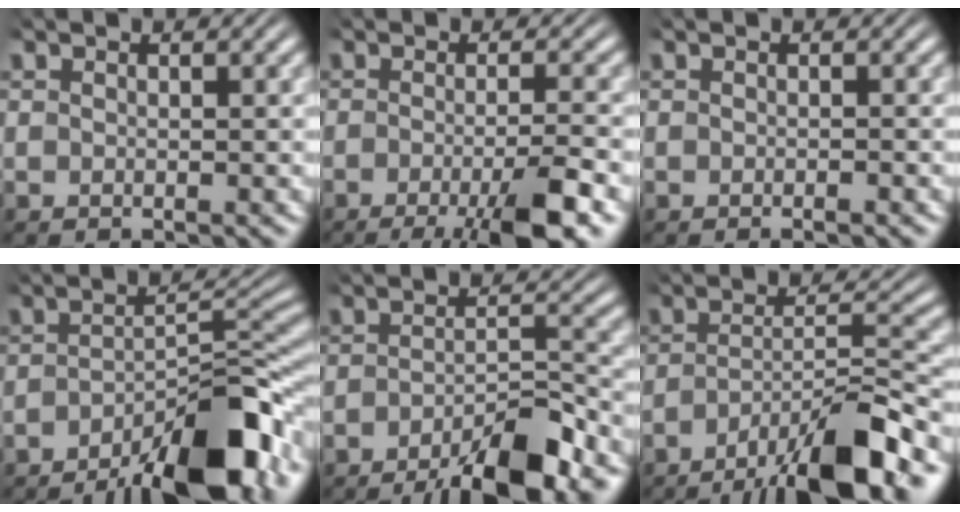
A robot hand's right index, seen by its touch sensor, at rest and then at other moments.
{"total": 7.3, "force": [-4.4, 1.7, 5.5], "torque": [-0.078, -0.015, -0.065]}
{"total": 0.6, "force": [-0.5, -0.1, 0.2], "torque": [-0.002, 0.003, -0.012]}
{"total": 9.5, "force": [-6.4, 2.2, 6.7], "torque": [-0.083, -0.004, -0.094]}
{"total": 7.7, "force": [-5.7, 1.6, 4.8], "torque": [-0.058, -0.008, -0.089]}
{"total": 8.5, "force": [-5.0, 1.9, 6.6], "torque": [-0.094, -0.014, -0.071]}